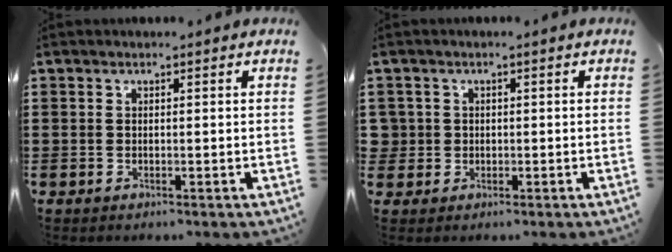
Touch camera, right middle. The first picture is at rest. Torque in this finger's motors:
{"motor_torque": [0.06, 0.17, 0.05, 0.01]}